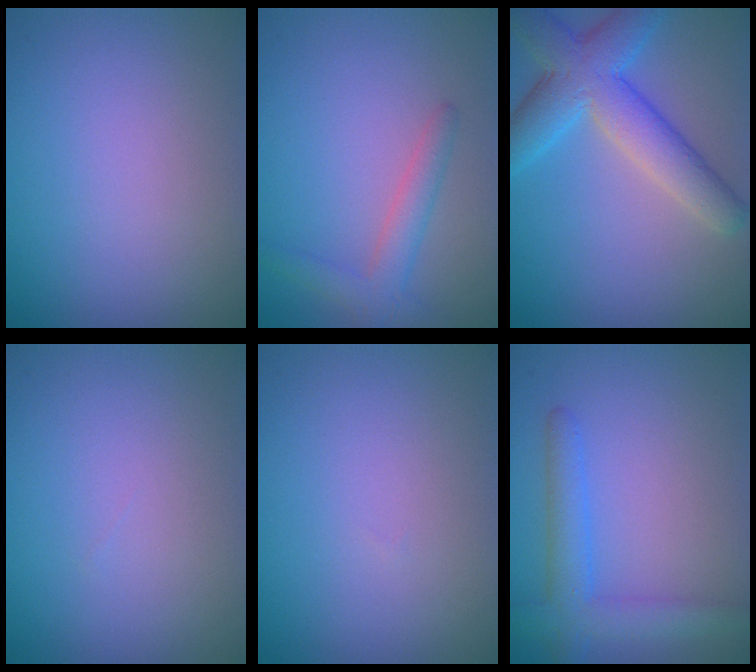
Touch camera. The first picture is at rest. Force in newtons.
{"total": 2.6, "press": 2.5, "slide": 0.1}
{"total": 6.4, "press": 6.4, "slide": 0.2}
{"total": 0.0}
{"total": 0.0}
{"total": 3.6, "press": 3.6, "slide": 0.1}